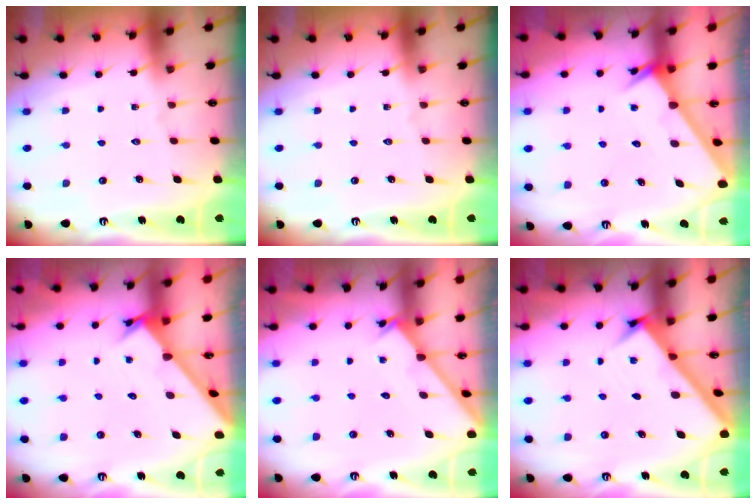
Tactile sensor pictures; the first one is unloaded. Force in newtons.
{"total": 0.0}
{"total": 2.6, "press": 2.6, "slide": 0.0}
{"total": 2.1, "press": 2.1, "slide": 0.1}
{"total": 2.3, "press": 2.3, "slide": 0.2}
{"total": 2.9, "press": 2.9, "slide": 0.4}